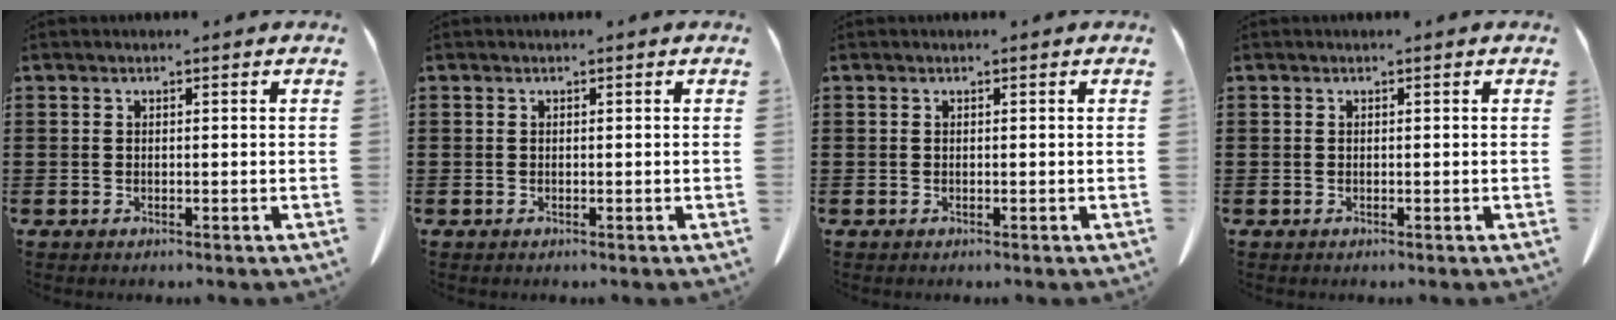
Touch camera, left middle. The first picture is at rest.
{"total": 0.0}
{"total": 0.0}
{"total": 0.0}